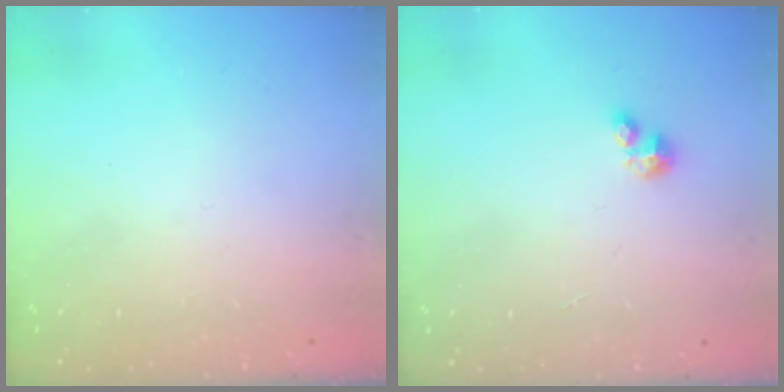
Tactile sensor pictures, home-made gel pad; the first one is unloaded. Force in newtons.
{"total": 2.1, "press": 2.1, "slide": 0.2}